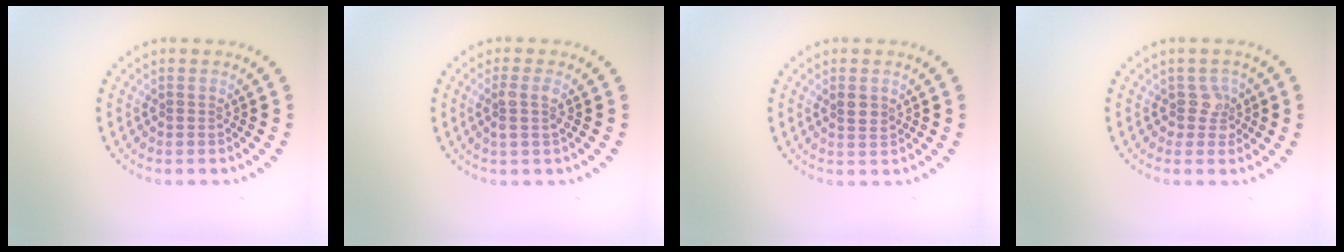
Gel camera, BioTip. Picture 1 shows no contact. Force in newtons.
{"total": 1.6, "press": 1.4, "slide": 0.8}
{"total": 1.4, "press": 1.3, "slide": 0.4}
{"total": 1.9, "press": 1.5, "slide": 1.2}